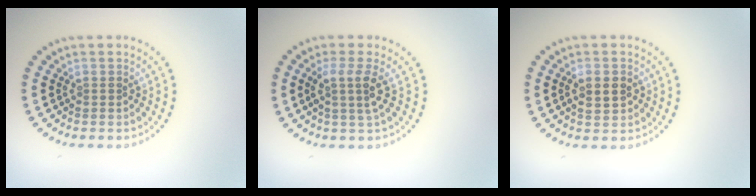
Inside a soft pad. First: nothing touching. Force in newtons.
{"total": 2.5, "press": 1.9, "slide": 1.5}
{"total": 1.9, "press": 1.9, "slide": 0.3}